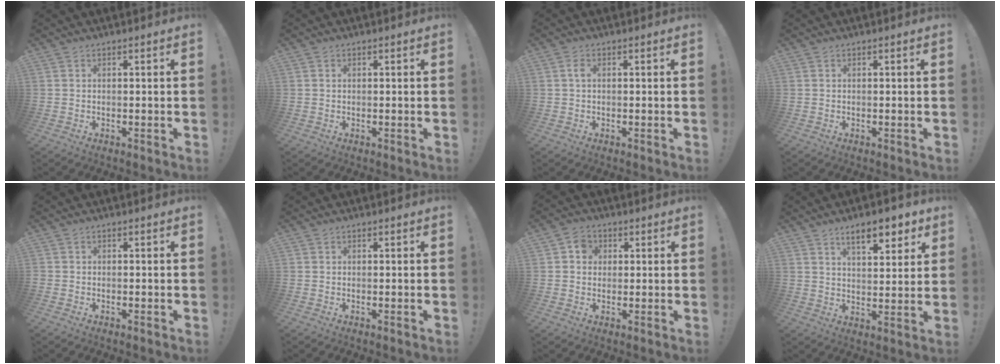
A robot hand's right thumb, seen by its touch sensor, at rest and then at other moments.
{"total": 0.0}
{"total": 1.6, "force": [0.3, 0.8, 1.4], "torque": [-0.022, 0.003, 0.003]}
{"total": 0.0}
{"total": 0.8, "force": [-0.5, 0.5, 0.3], "torque": [-0.008, 0.004, -0.008]}
{"total": 0.0}
{"total": 5.1, "force": [1.3, 4.5, 1.9], "torque": [-0.023, 0.003, 0.022]}
{"total": 9.2, "force": [5.8, 3.2, 6.4], "torque": [-0.091, -0.024, 0.098]}